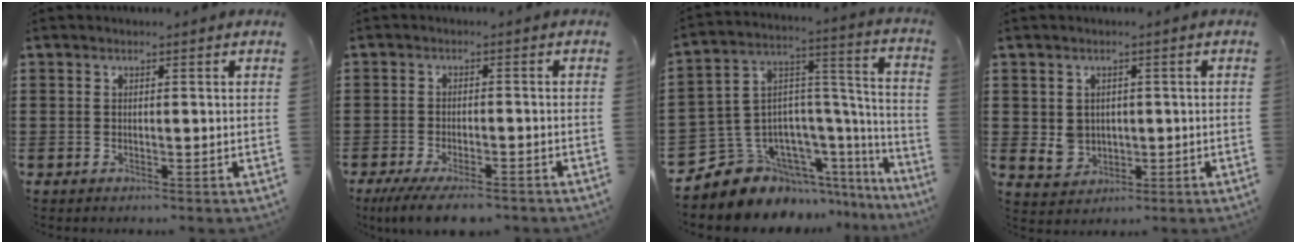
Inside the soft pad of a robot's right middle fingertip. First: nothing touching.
{"total": 4.5, "force": [-3.8, 0.6, 2.3], "torque": [-0.056, -0.011, -0.076]}
{"total": 9.5, "force": [-7.4, 5.9, 1.1], "torque": [-0.059, -0.007, -0.143]}
{"total": 3.4, "force": [0.2, 3.2, 1.2], "torque": [-0.026, 0.006, 0.002]}